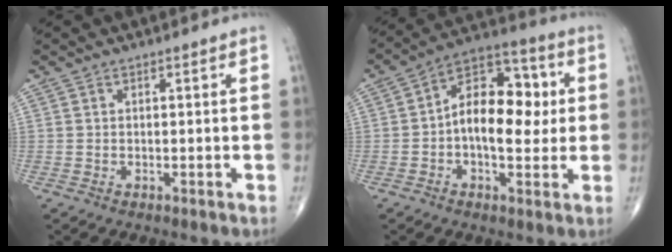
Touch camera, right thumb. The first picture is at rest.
{"total": 14.8, "force": [0.4, 8.5, 12.1], "torque": [-0.159, 0.032, -0.004]}